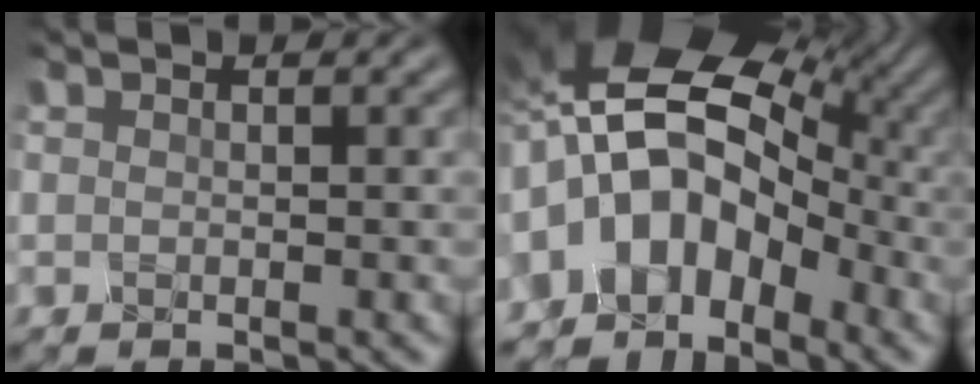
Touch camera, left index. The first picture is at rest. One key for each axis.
{"total": 9.2, "fx": -2.7, "fy": 6.2, "fz": 6.2, "tx": -0.103, "ty": 0.011, "tz": -0.050}